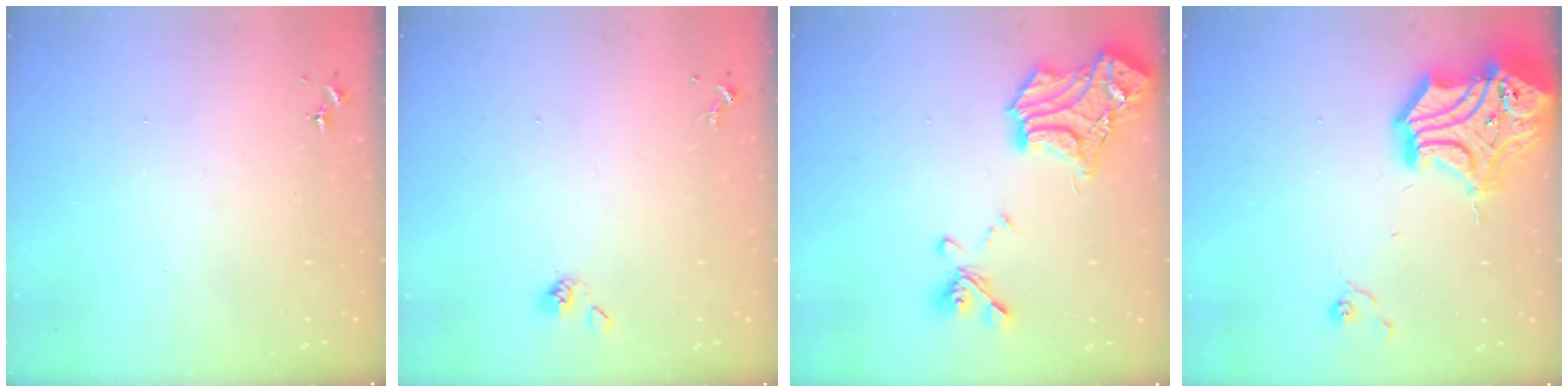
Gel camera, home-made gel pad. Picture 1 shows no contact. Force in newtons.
{"total": 3.6, "press": 3.4, "slide": 1.3}
{"total": 22.9, "press": 22.8, "slide": 2.3}
{"total": 21.9, "press": 21.7, "slide": 2.9}